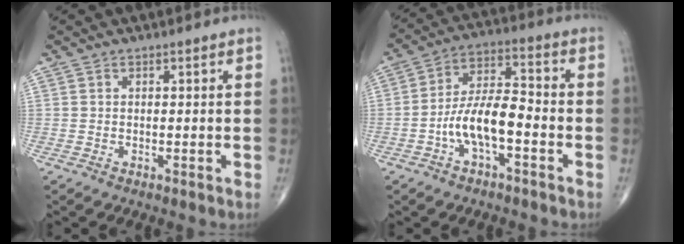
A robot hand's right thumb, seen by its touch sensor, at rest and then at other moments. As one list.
[{"total": 10.2, "force": [-3.4, 4.1, 8.7], "torque": [-0.164, 0.043, -0.068]}]